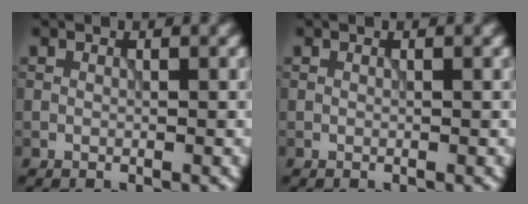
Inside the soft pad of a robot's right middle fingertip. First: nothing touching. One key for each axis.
{"total": 0.0}